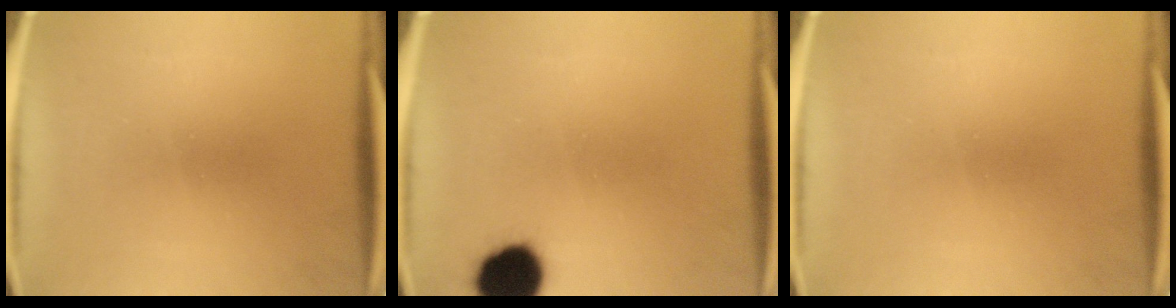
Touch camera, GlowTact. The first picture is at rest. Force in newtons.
{"total": 10.9}
{"total": 0.0}